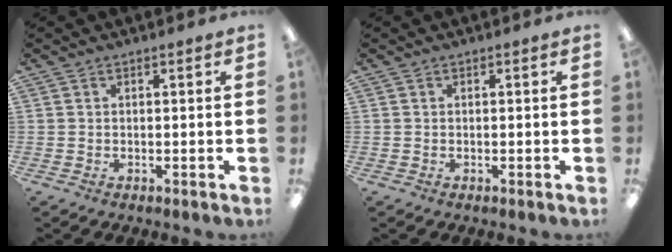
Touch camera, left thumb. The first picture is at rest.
{"total": 0.0}